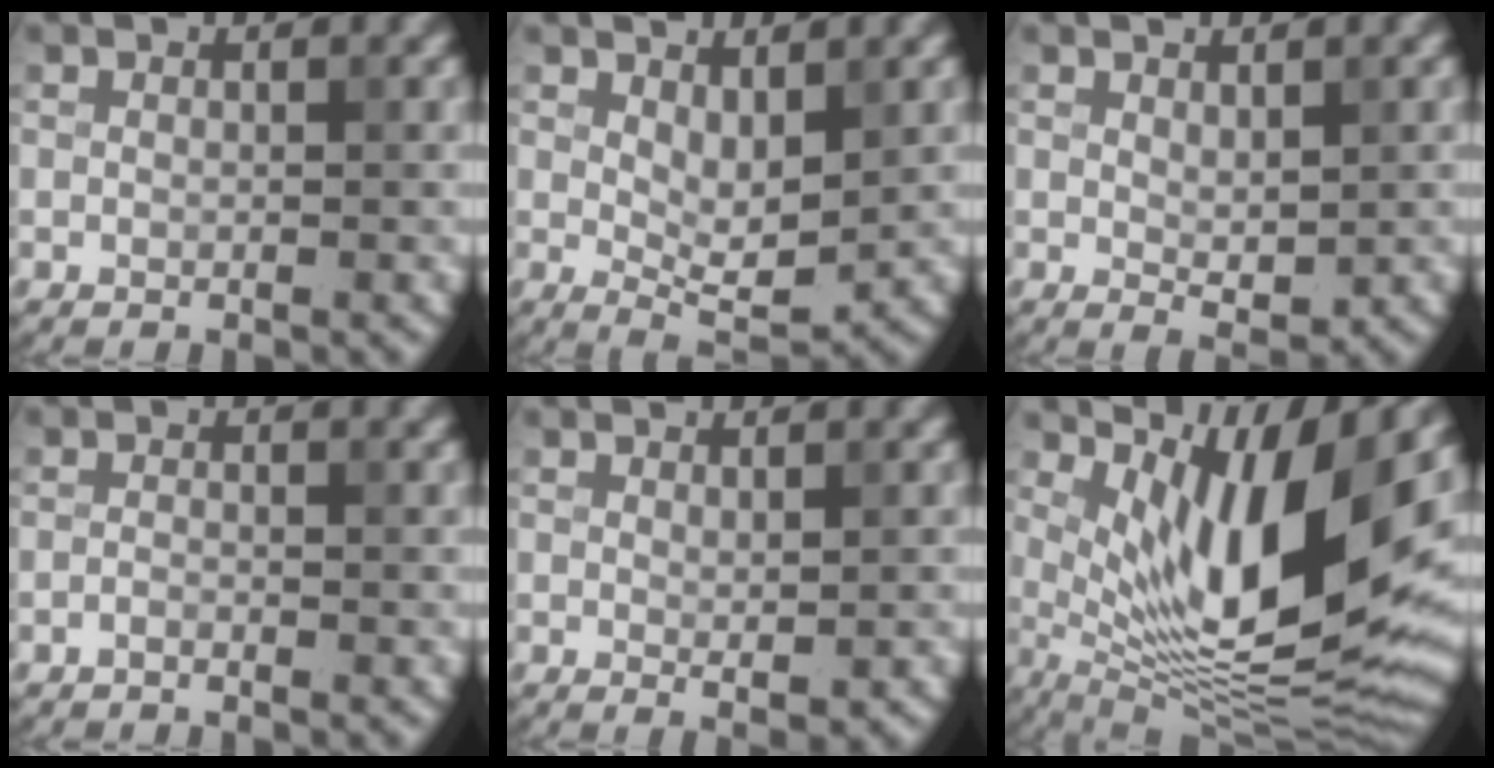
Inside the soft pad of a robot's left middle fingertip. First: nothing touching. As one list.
[{"total": 3.5, "force": [0.9, 1.4, 3.0], "torque": [-0.052, -0.008, 0.022]}, {"total": 1.5, "force": [0.7, 0.6, 1.2], "torque": [-0.020, -0.007, 0.018]}, {"total": 0.7, "force": [-0.6, 0.1, 0.4], "torque": [-0.008, 0.000, -0.014]}, {"total": 1.0, "force": [0.2, 0.1, 0.9], "torque": [-0.014, -0.006, 0.005]}, {"total": 12.9, "force": [3.8, 4.1, 11.6], "torque": [-0.194, -0.016, 0.075]}]